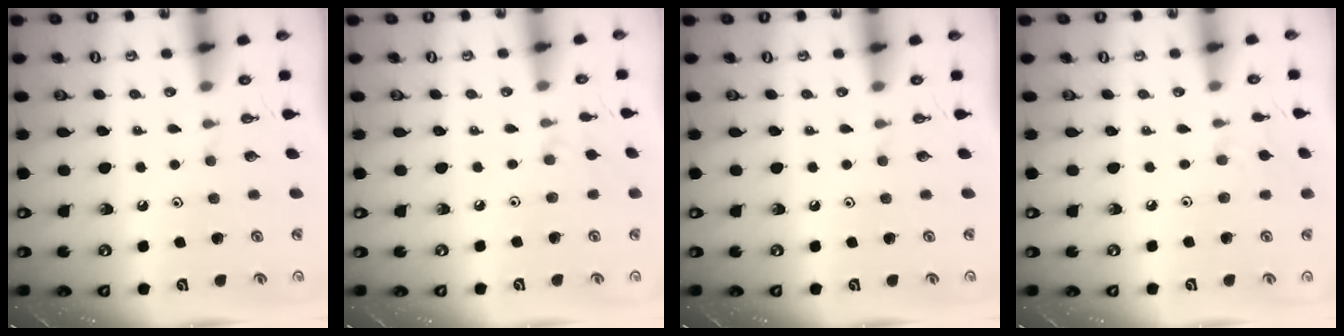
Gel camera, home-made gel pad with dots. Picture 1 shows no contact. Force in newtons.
{"total": 1.1, "press": 1.0, "slide": 0.4}
{"total": 0.0}
{"total": 2.6, "press": 2.6, "slide": 0.5}